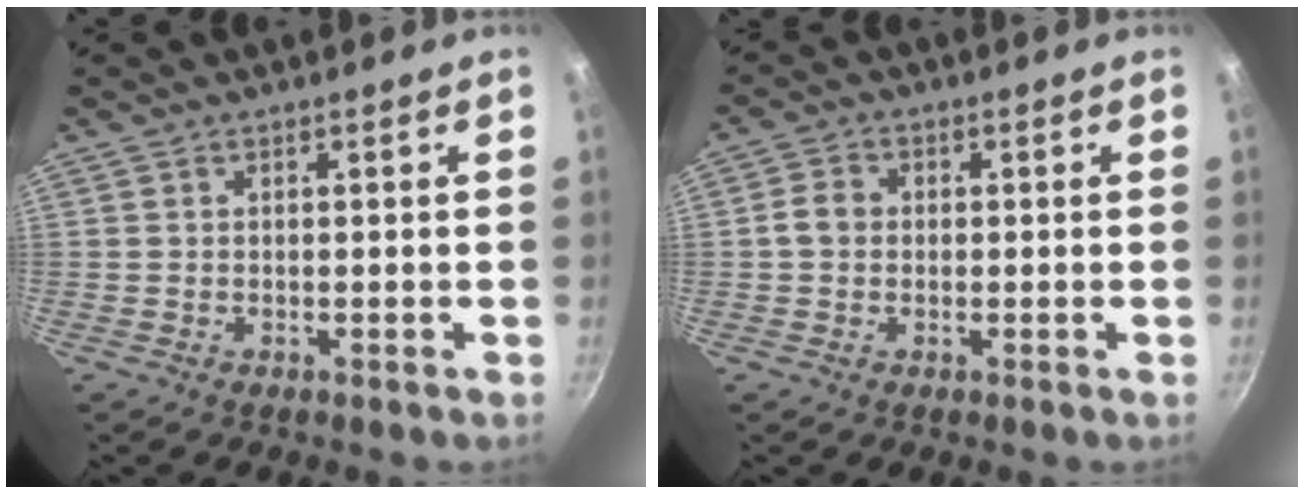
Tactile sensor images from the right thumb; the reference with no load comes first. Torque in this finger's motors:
{"motor_torque": [0.64, 0.46, 0.61, -0.45, -0.02]}